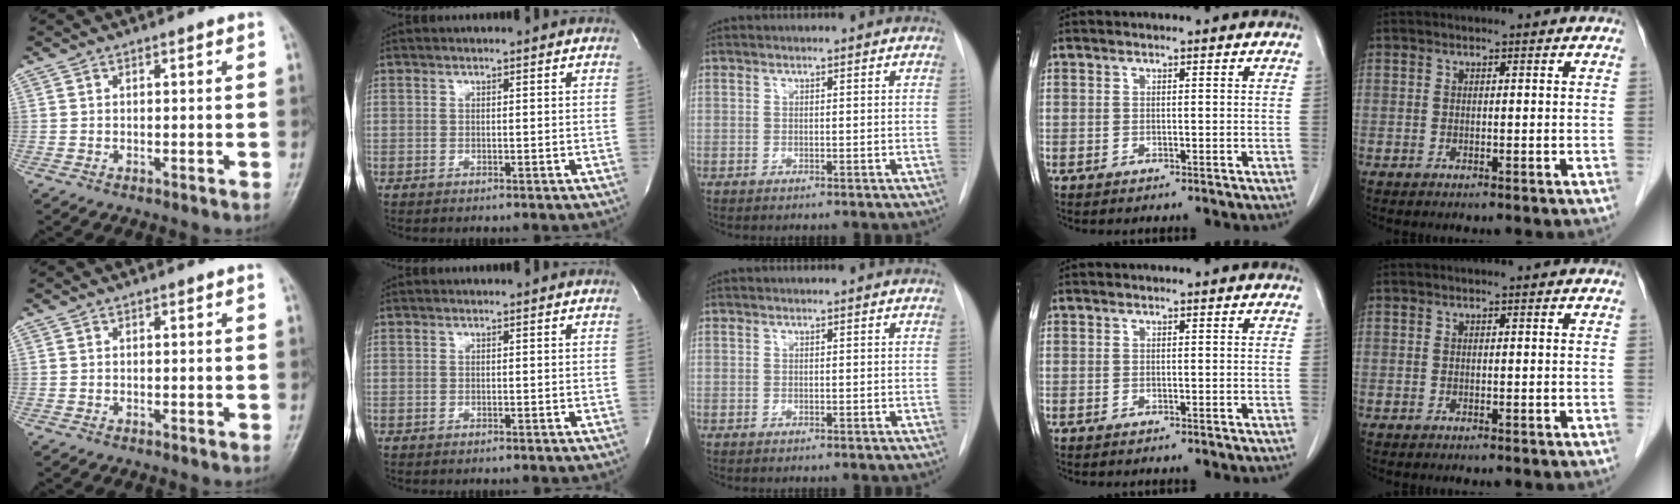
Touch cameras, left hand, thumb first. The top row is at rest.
{}